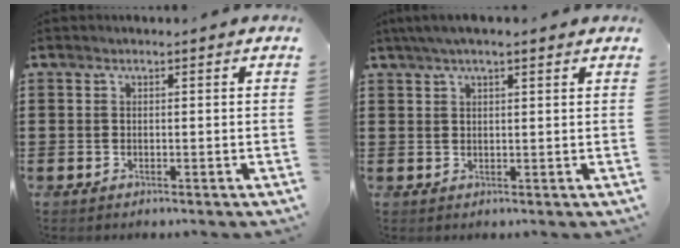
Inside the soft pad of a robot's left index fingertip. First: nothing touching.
{"total": 2.9, "force": [2.0, 0.4, 2.1], "torque": [-0.043, 0.005, 0.037]}